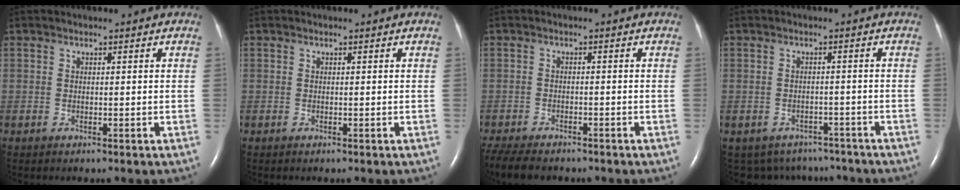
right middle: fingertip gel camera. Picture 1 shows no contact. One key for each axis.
{"total": 0.0}
{"total": 8.8, "fx": -7.3, "fy": 2.9, "fz": 3.9, "tx": -0.078, "ty": -0.013, "tz": -0.114}
{"total": 7.4, "fx": -6.4, "fy": 3.8, "fz": 0.3, "tx": -0.006, "ty": 0.014, "tz": -0.074}